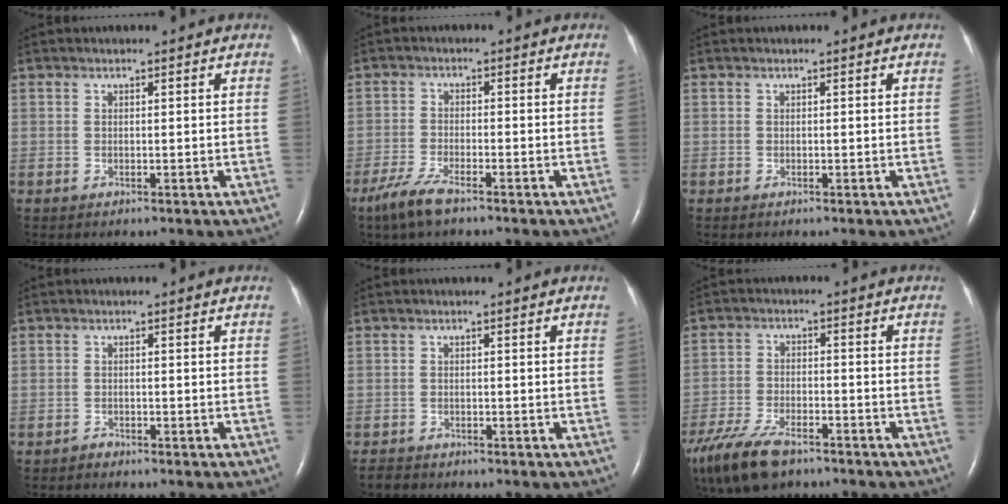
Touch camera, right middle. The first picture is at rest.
{"total": 5.1, "force": [-3.7, 0.9, 3.4], "torque": [-0.085, -0.011, -0.071]}
{"total": 0.0}
{"total": 0.8, "force": [-0.7, 0.2, 0.0], "torque": [-0.001, -0.001, -0.014]}
{"total": 1.4, "force": [-1.3, 0.4, 0.0], "torque": [-0.001, -0.003, -0.022]}
{"total": 12.1, "force": [-8.9, 4.5, 6.9], "torque": [-0.150, -0.019, -0.157]}